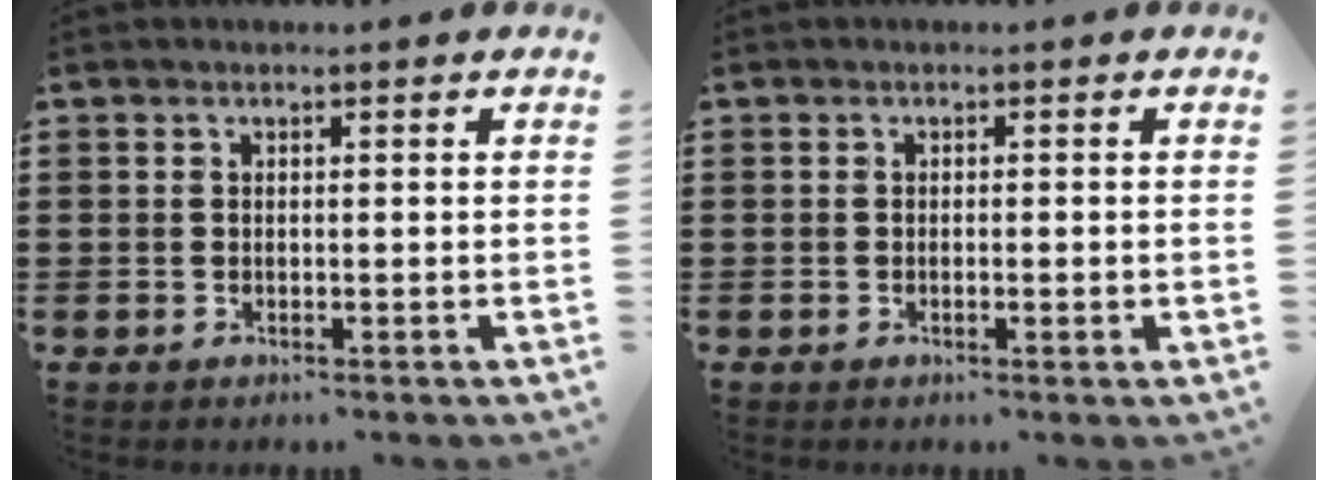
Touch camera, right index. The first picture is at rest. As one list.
[{"total": 0.9, "force": [-0.2, 0.2, 0.9], "torque": [-0.015, -0.003, -0.003]}]